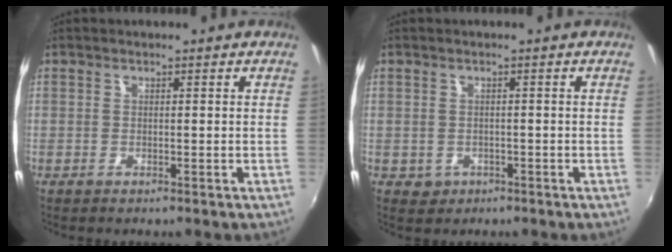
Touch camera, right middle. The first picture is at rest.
{"total": 2.4, "force": [-0.7, 2.2, 0.7], "torque": [-0.018, -0.002, -0.005]}